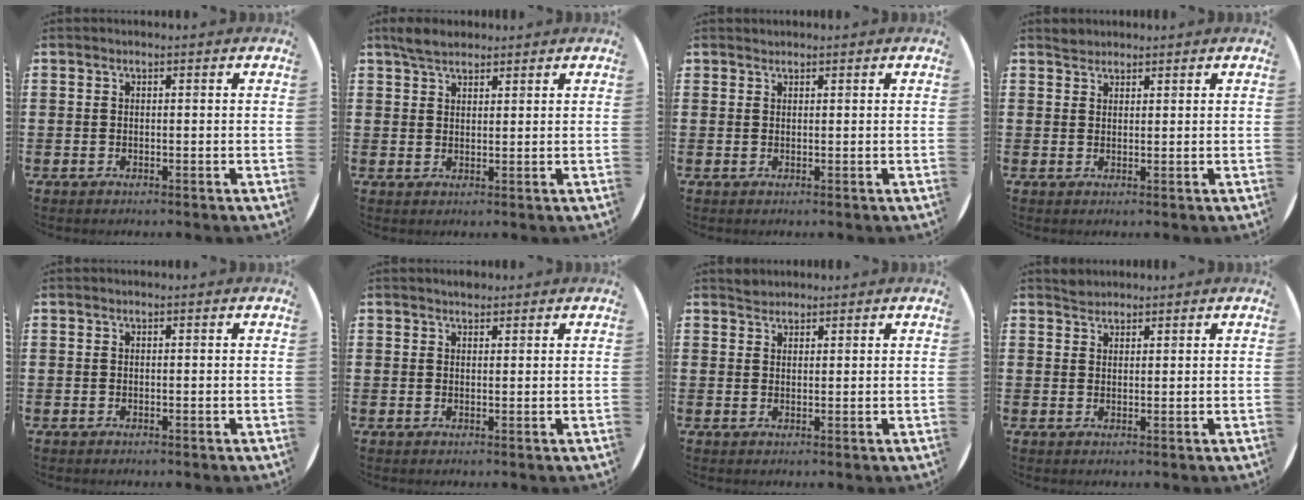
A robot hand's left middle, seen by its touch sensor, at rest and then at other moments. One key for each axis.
{"total": 3.3, "fx": 2.9, "fy": 1.3, "fz": 1.1, "tx": -0.021, "ty": 0.003, "tz": 0.053}
{"total": 0.5, "fx": 0.5, "fy": 0.1, "fz": -0.1, "tx": 0.002, "ty": 0.003, "tz": 0.009}
{"total": 1.3, "fx": 1.3, "fy": 0.4, "fz": -0.1, "tx": 0.008, "ty": -0.002, "tz": 0.024}
{"total": 0.0}
{"total": 1.3, "fx": 1.2, "fy": 0.3, "fz": 0.0, "tx": -0.001, "ty": 0.001, "tz": 0.024}
{"total": 1.5, "fx": 1.4, "fy": 0.4, "fz": -0.2, "tx": 0.009, "ty": -0.001, "tz": 0.027}
{"total": 1.6, "fx": 1.5, "fy": 0.4, "fz": -0.2, "tx": 0.000, "ty": 0.002, "tz": 0.030}